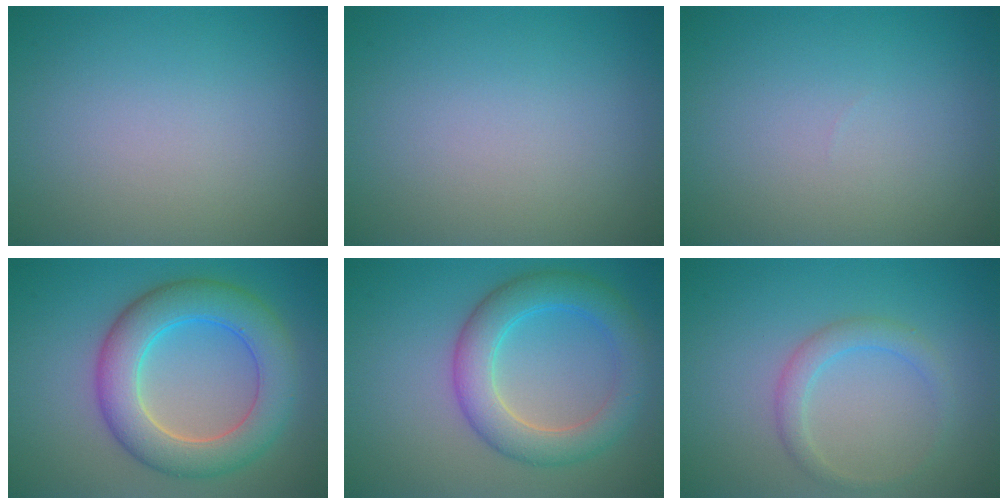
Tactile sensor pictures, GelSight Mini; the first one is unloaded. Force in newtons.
{"total": 0.0}
{"total": 0.0}
{"total": 7.2, "press": 7.2, "slide": 0.3}
{"total": 5.5, "press": 5.5, "slide": 0.3}
{"total": 2.1, "press": 2.1, "slide": 0.0}